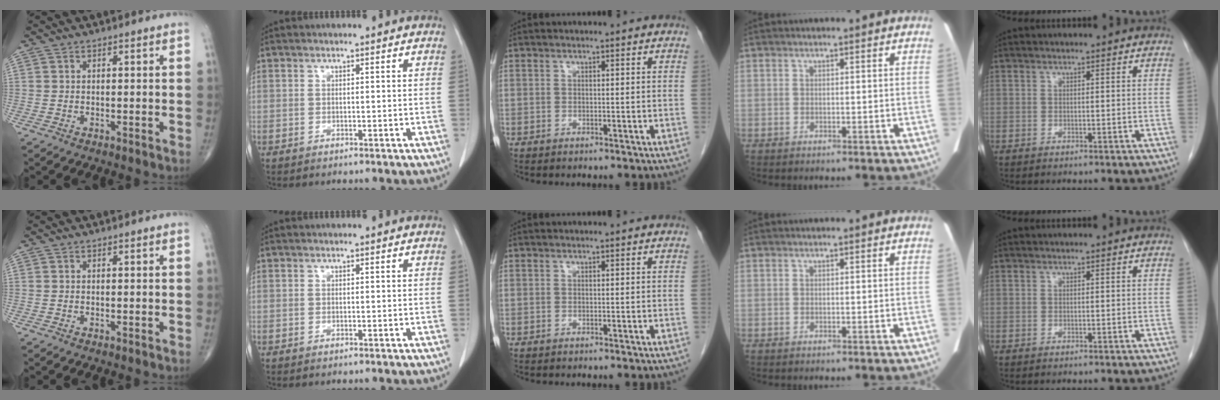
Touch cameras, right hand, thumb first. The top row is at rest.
{}